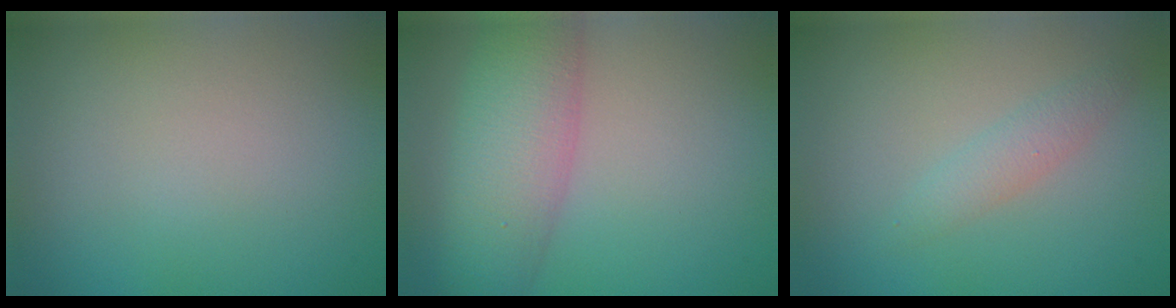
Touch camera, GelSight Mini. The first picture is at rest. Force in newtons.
{"total": 7.4, "press": 7.3, "slide": 0.3}
{"total": 1.6, "press": 1.6, "slide": 0.0}